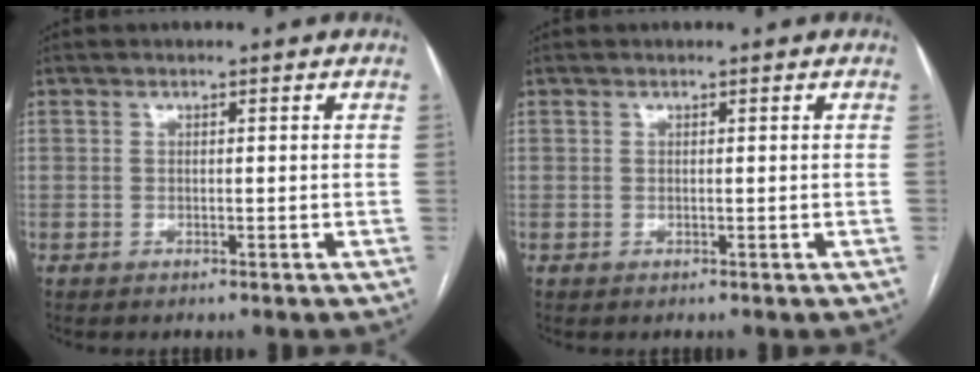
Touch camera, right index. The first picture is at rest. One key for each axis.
{"total": 0.0}